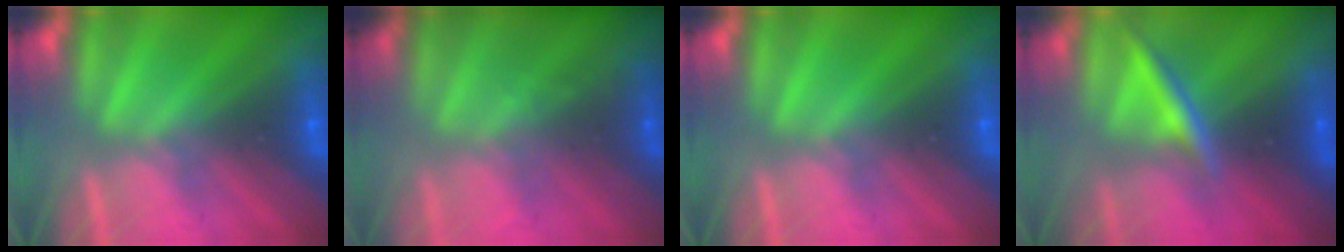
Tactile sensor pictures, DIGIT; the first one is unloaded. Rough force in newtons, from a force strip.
{"total": 1.4}
{"total": 0.0}
{"total": 2.5}